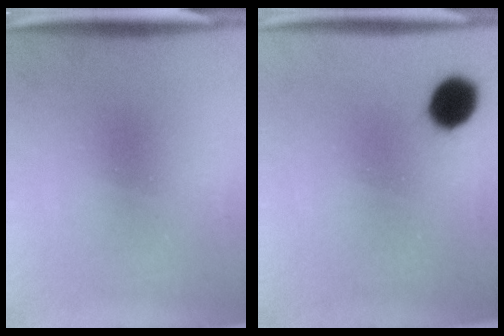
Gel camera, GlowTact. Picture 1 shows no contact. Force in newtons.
{"total": 7.4}